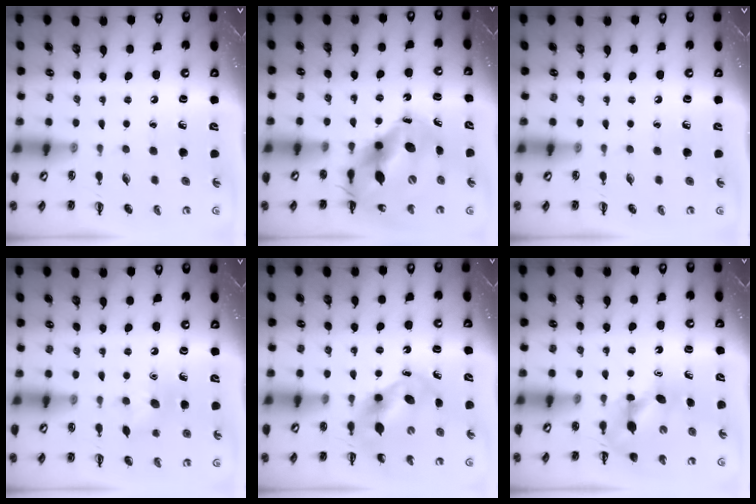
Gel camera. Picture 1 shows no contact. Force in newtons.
{"total": 12.8, "press": 12.4, "slide": 3.4}
{"total": 0.0}
{"total": 6.2, "press": 6.0, "slide": 1.5}
{"total": 5.7, "press": 5.6, "slide": 0.9}
{"total": 4.6, "press": 4.5, "slide": 0.6}